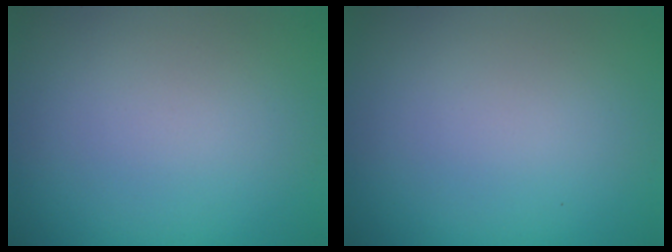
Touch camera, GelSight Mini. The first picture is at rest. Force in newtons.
{"total": 0.0}